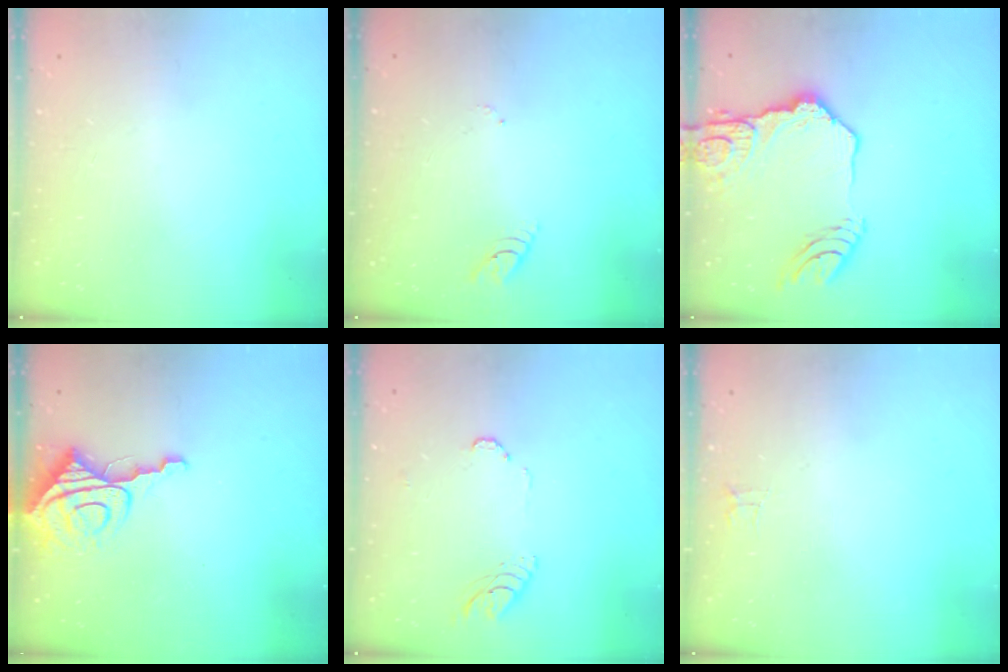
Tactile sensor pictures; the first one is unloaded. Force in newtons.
{"total": 2.9, "press": 2.8, "slide": 0.4}
{"total": 16.9, "press": 16.8, "slide": 1.9}
{"total": 8.4, "press": 8.3, "slide": 1.0}
{"total": 5.0, "press": 5.0, "slide": 0.6}
{"total": 2.9, "press": 2.9, "slide": 0.2}